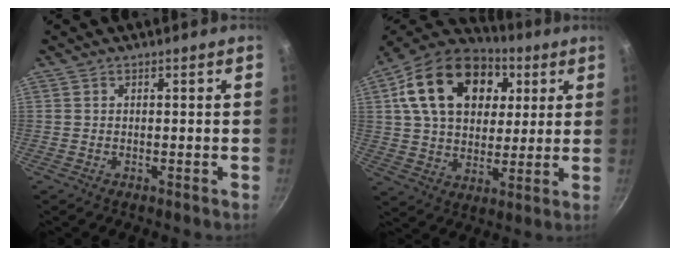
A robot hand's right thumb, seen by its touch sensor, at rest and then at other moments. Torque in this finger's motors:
{"motor_torque": [0.83, 4.17, 1.82, 0.63, 0.24]}